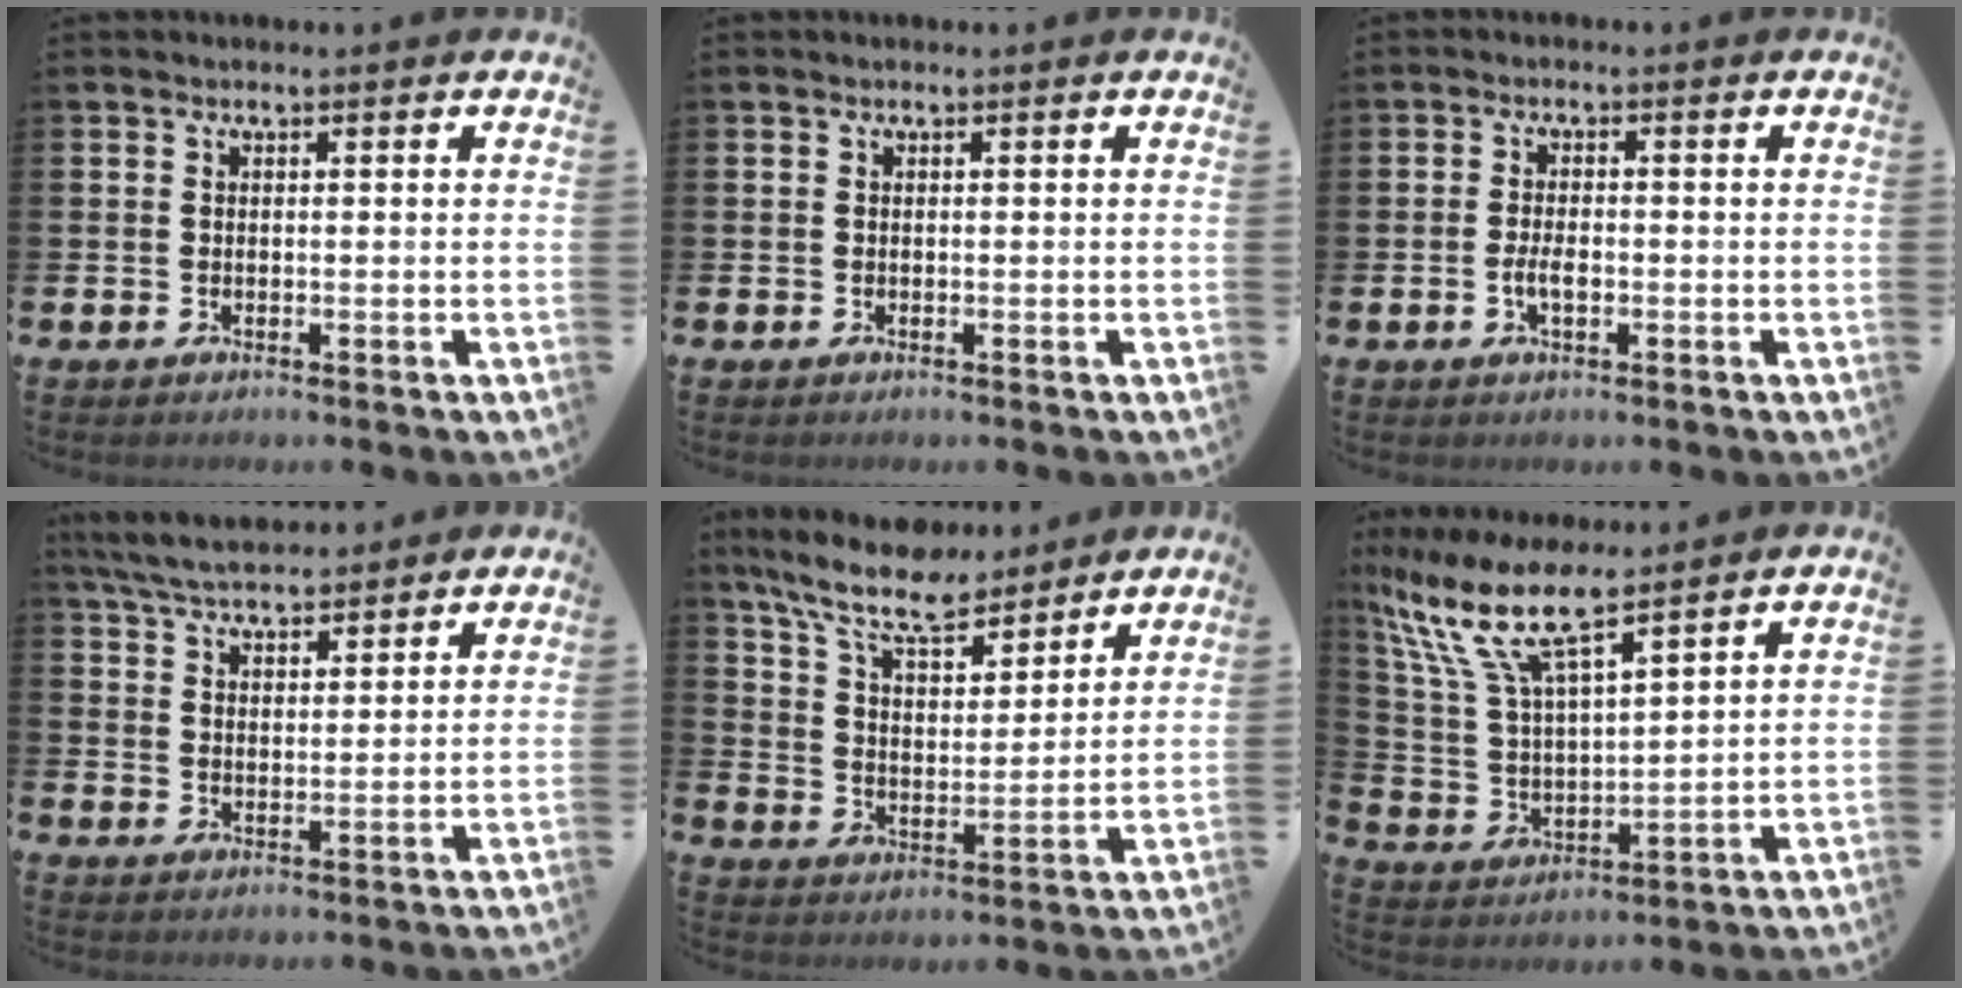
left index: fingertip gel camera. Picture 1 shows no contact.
{"total": 0.0}
{"total": 2.6, "force": [-0.6, 1.2, 2.2], "torque": [-0.041, 0.001, -0.012]}
{"total": 6.0, "force": [5.8, 1.1, 1.3], "torque": [-0.052, -0.020, 0.107]}
{"total": 9.5, "force": [8.4, 2.6, 3.7], "torque": [-0.104, -0.042, 0.151]}
{"total": 11.0, "force": [8.8, 2.6, 6.1], "torque": [-0.159, -0.034, 0.155]}